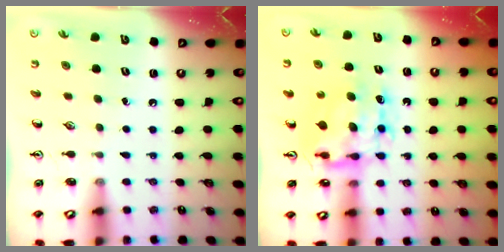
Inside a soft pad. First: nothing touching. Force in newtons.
{"total": 8.7, "press": 8.7, "slide": 0.6}